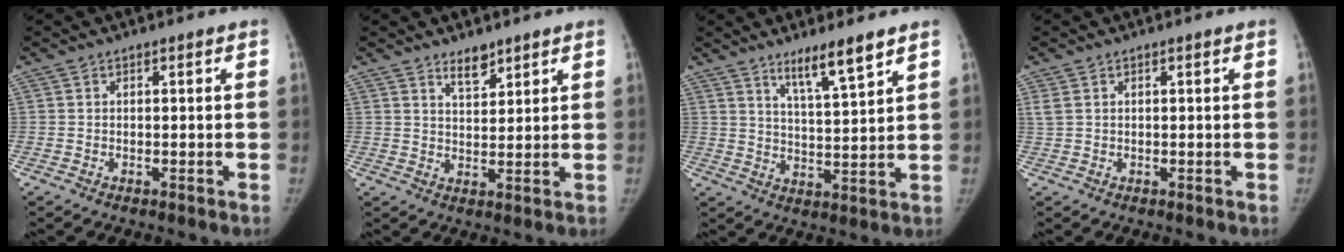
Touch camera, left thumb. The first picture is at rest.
{"total": 3.9, "force": [3.1, 1.6, 1.8], "torque": [-0.015, -0.026, 0.054]}
{"total": 7.7, "force": [5.6, 0.5, 5.3], "torque": [-0.090, -0.042, 0.099]}
{"total": 1.5, "force": [0.7, 0.8, 1.0], "torque": [-0.027, 0.012, 0.024]}